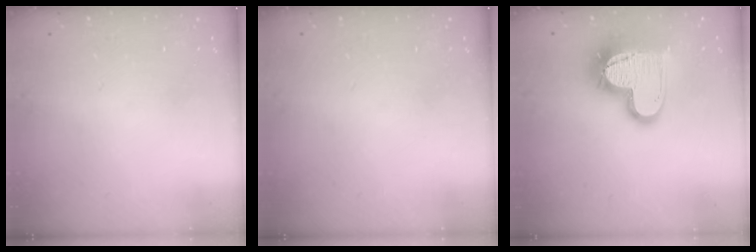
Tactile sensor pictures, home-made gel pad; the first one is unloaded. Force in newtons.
{"total": 0.0}
{"total": 17.8, "press": 17.7, "slide": 1.6}